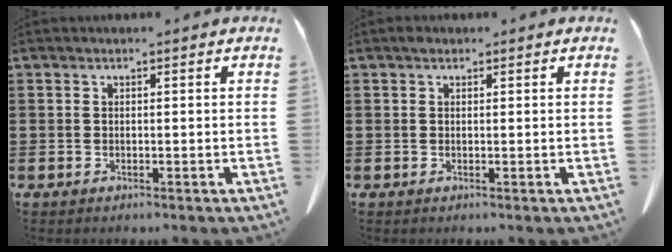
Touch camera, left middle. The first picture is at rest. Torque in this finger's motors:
{"motor_torque": [0.02, -0.02, 0.00, 0.00]}